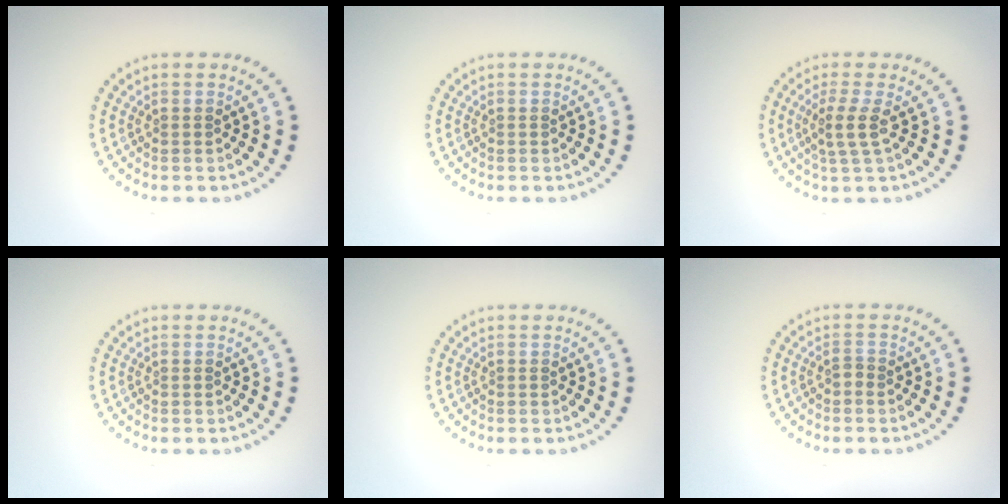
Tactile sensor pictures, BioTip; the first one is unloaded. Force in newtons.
{"total": 0.0}
{"total": 2.3, "press": 1.6, "slide": 1.6}
{"total": 0.0}
{"total": 0.0}
{"total": 0.8, "press": 0.5, "slide": 0.6}